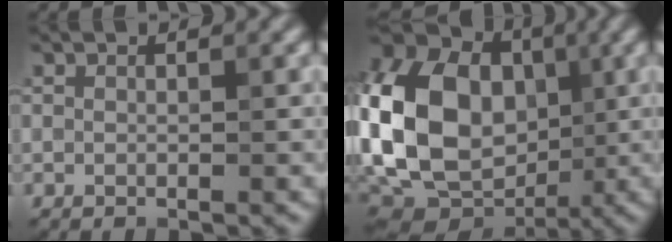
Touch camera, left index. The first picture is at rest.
{"total": 17.2, "force": [-0.9, 13.0, 11.3], "torque": [-0.230, -0.001, -0.014]}